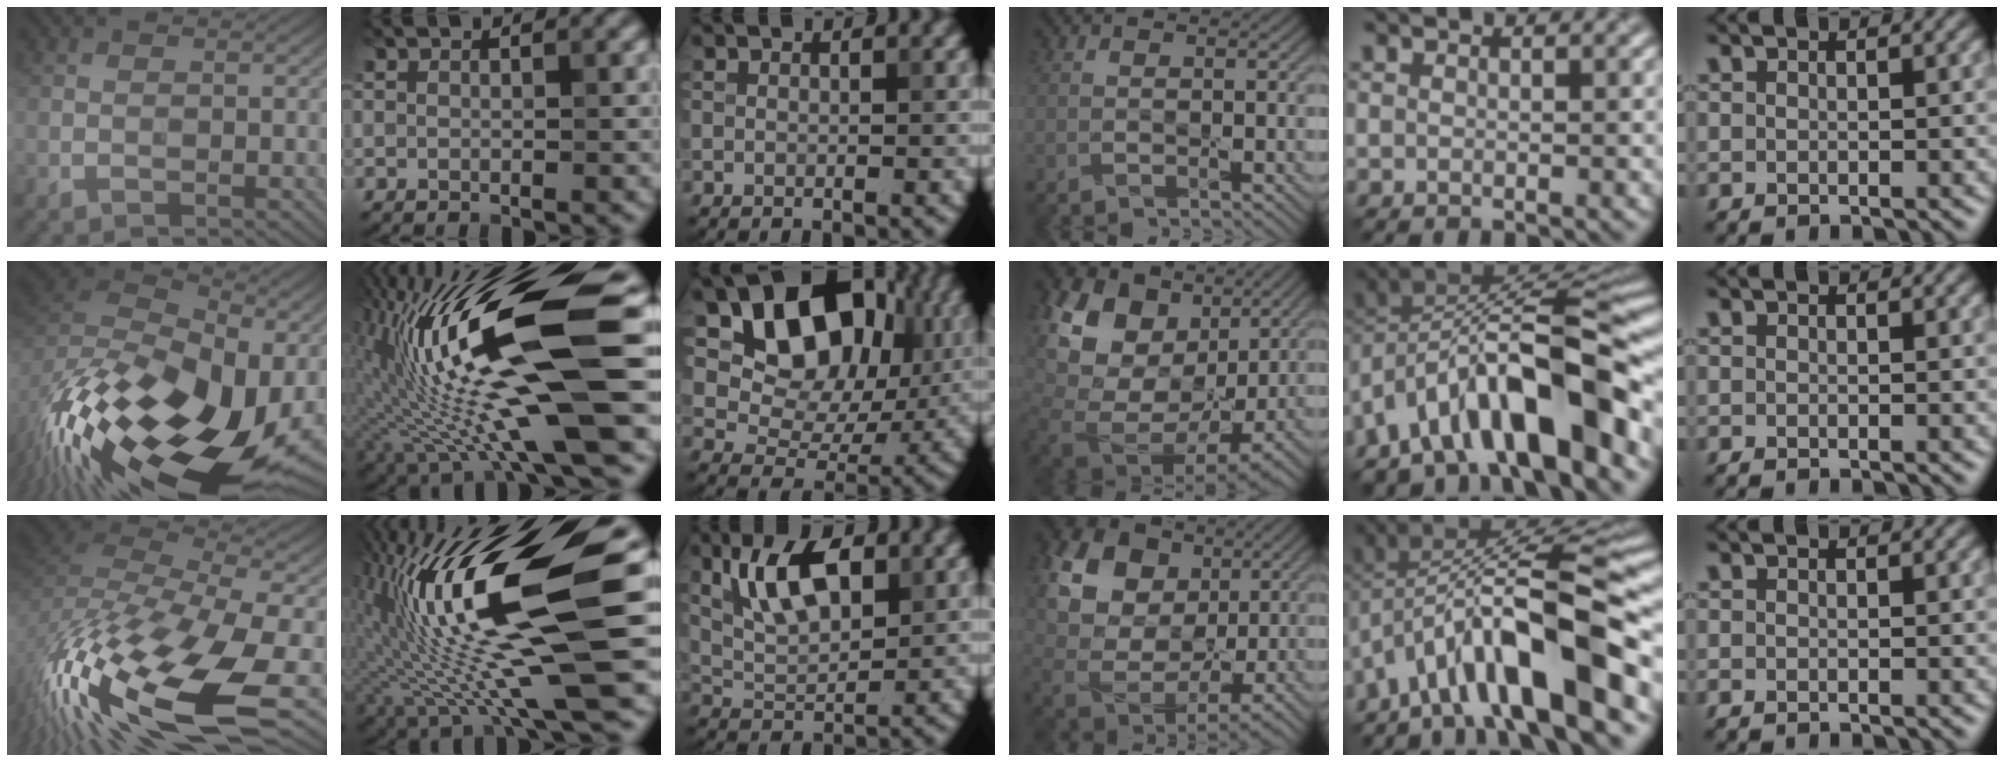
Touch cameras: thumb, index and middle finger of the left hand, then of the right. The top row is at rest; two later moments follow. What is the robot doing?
{"motion": "wipe", "object": "glass cup"}